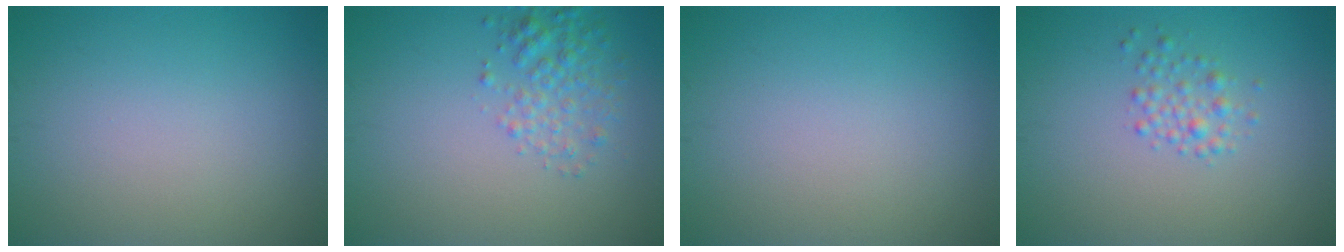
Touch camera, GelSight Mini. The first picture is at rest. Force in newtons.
{"total": 2.6, "press": 2.6, "slide": 0.1}
{"total": 0.0}
{"total": 1.7, "press": 1.7, "slide": 0.1}